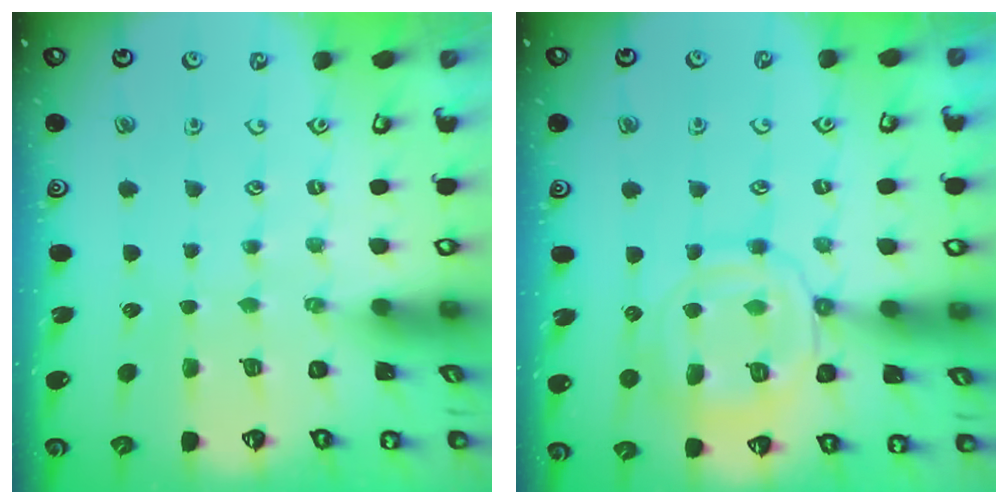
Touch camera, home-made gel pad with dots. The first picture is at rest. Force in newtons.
{"total": 13.4, "press": 13.3, "slide": 1.2}